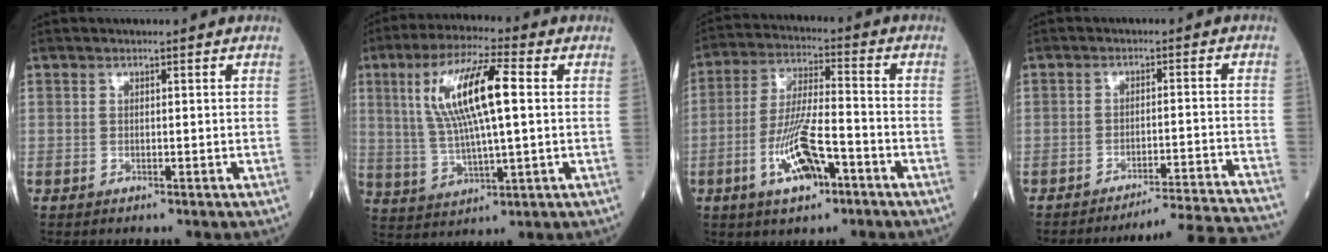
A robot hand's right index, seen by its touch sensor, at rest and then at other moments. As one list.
[{"total": 13.2, "force": [2.8, 2.2, 12.7], "torque": [-0.253, 0.017, 0.051]}, {"total": 10.5, "force": [-4.6, 2.8, 9.1], "torque": [-0.182, -0.001, -0.081]}, {"total": 16.3, "force": [-15.7, -3.4, 2.8], "torque": [-0.005, -0.025, -0.204]}]